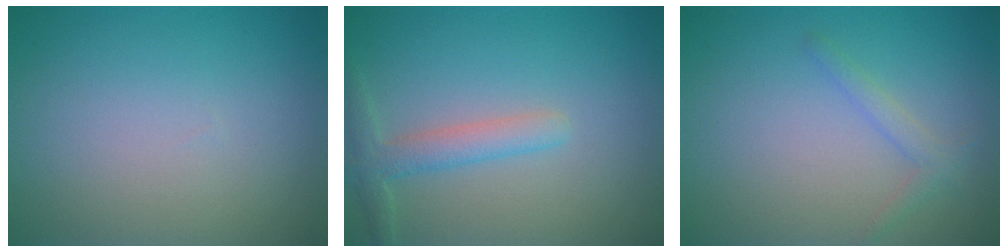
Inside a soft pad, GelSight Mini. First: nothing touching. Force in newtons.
{"total": 2.5, "press": 2.5, "slide": 0.0}
{"total": 1.4, "press": 1.4, "slide": 0.1}